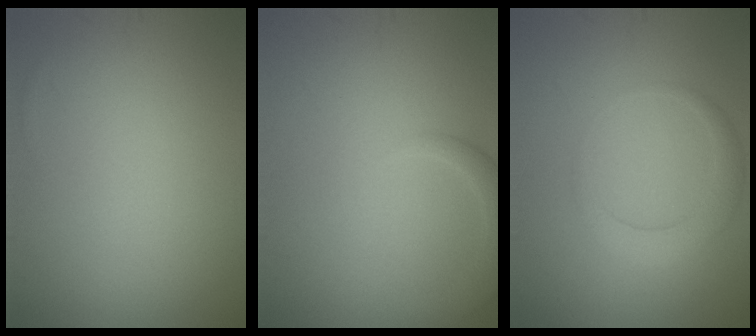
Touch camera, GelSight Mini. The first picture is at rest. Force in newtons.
{"total": 2.4, "press": 2.4, "slide": 0.3}
{"total": 2.3, "press": 2.3, "slide": 0.1}